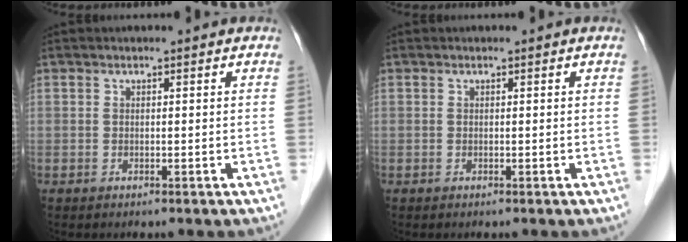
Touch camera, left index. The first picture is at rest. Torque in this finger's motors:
{"motor_torque": [0.00, 0.00, 0.00, 0.00]}